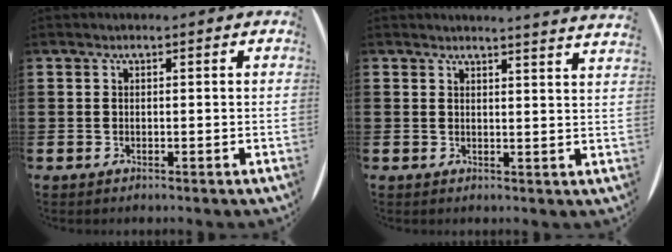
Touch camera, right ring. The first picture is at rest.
{"total": 2.5, "force": [2.4, -0.8, 0.1], "torque": [-0.004, -0.018, 0.042]}